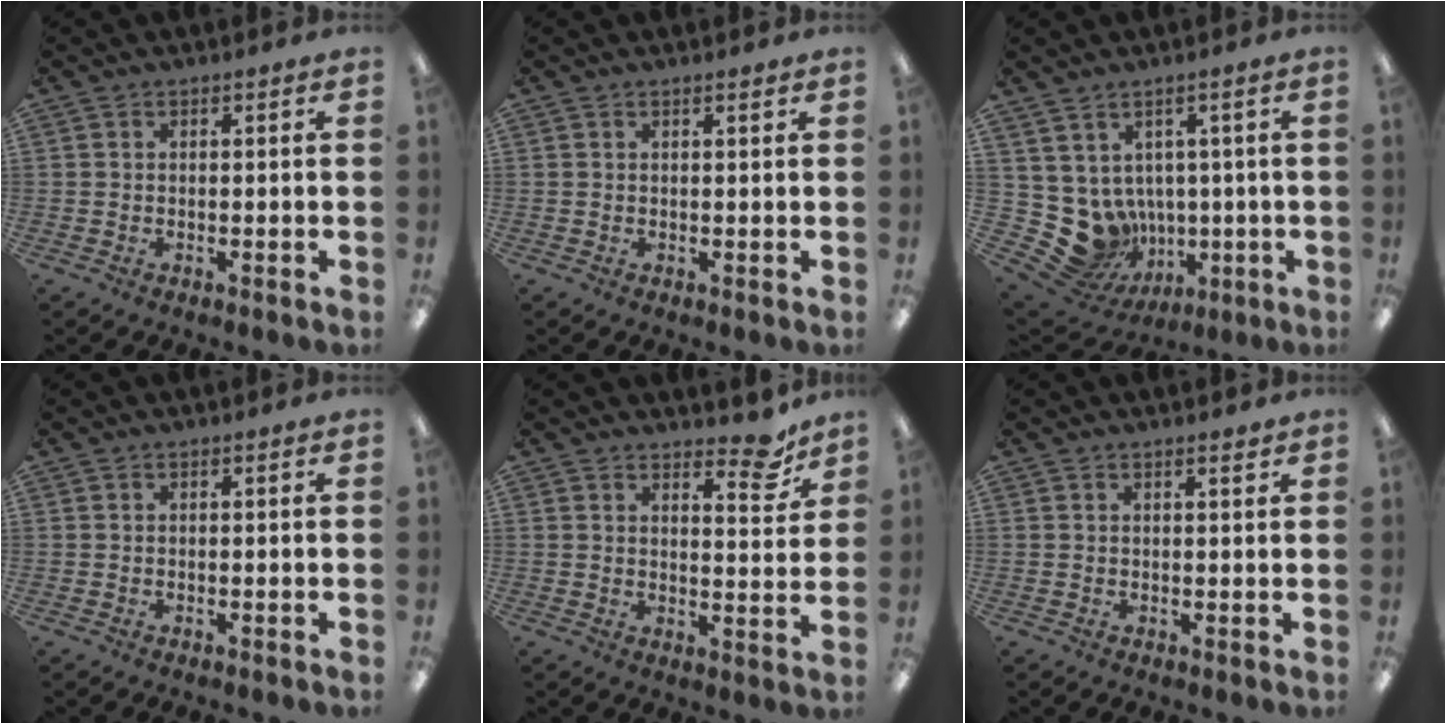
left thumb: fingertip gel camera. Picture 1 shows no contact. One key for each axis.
{"total": 0.8, "fx": 0.6, "fy": 0.0, "fz": 0.5, "tx": -0.010, "ty": 0.001, "tz": 0.010}
{"total": 8.9, "fx": -0.3, "fy": 8.5, "fz": 2.7, "tx": -0.077, "ty": -0.028, "tz": 0.009}
{"total": 0.0}
{"total": 8.7, "fx": 6.5, "fy": 3.2, "fz": 4.7, "tx": -0.044, "ty": -0.042, "tz": 0.106}
{"total": 1.2, "fx": 1.0, "fy": 0.2, "fz": 0.7, "tx": -0.007, "ty": -0.004, "tz": 0.016}